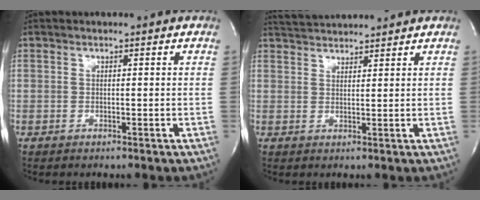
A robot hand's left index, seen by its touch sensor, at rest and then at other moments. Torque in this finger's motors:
{"motor_torque": [0.10, -0.34, 0.09, 0.05]}